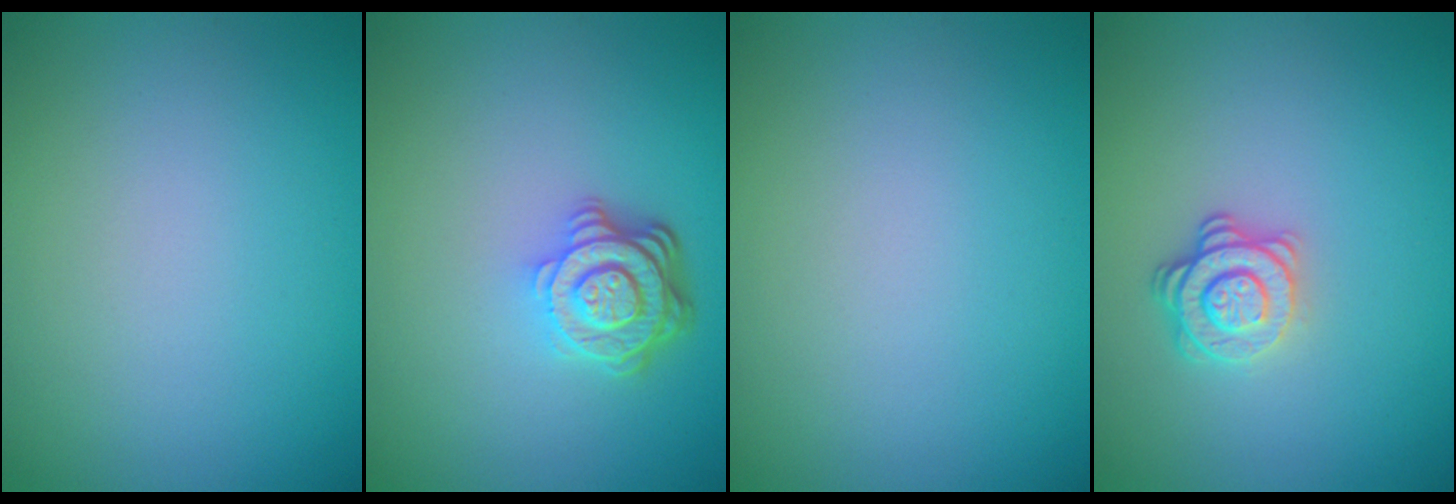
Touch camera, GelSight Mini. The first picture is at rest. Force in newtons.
{"total": 4.4, "press": 3.3, "slide": 2.9}
{"total": 0.0}
{"total": 2.9, "press": 2.5, "slide": 1.6}